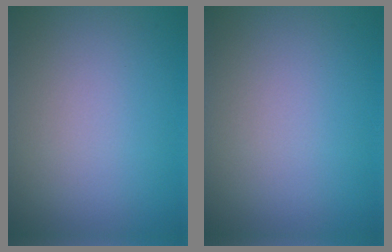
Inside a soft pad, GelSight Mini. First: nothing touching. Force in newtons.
{"total": 0.0}